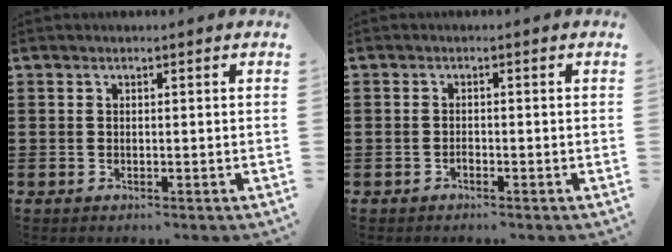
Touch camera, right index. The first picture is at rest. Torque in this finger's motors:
{"motor_torque": [1.02, 0.95, 0.03, 0.00]}